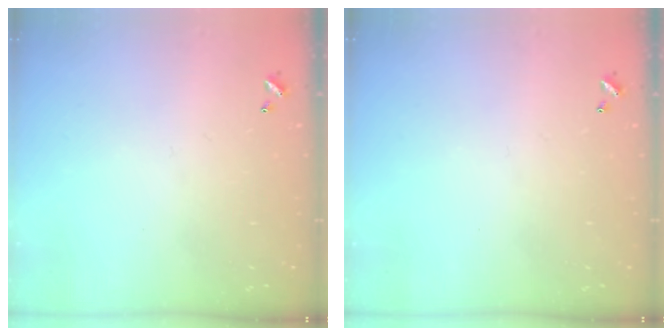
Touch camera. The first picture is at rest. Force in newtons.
{"total": 0.0}